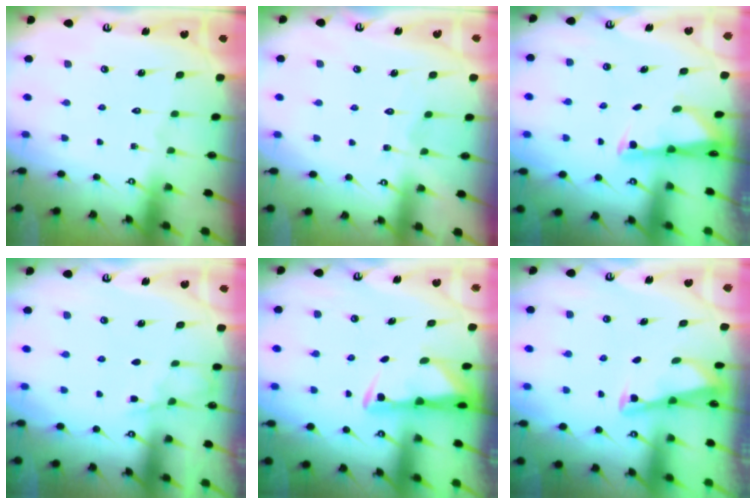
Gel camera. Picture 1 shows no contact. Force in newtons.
{"total": 3.6, "press": 3.6, "slide": 0.4}
{"total": 1.9, "press": 1.9, "slide": 0.4}
{"total": 3.6, "press": 3.6, "slide": 0.6}
{"total": 3.2, "press": 3.1, "slide": 0.6}
{"total": 3.0, "press": 2.9, "slide": 0.3}